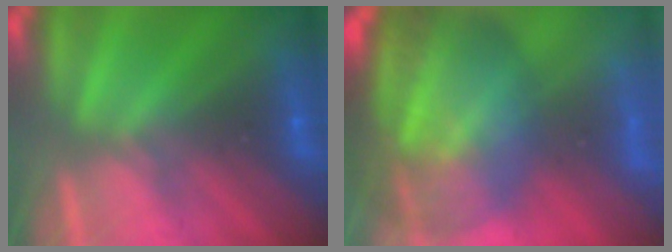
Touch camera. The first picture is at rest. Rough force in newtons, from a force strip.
{"total": 7.4}